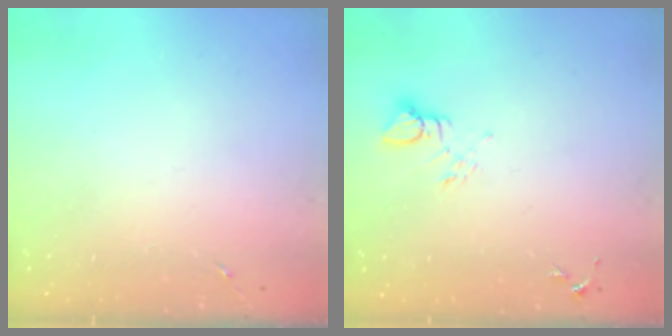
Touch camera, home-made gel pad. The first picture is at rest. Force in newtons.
{"total": 3.8, "press": 3.8, "slide": 0.5}